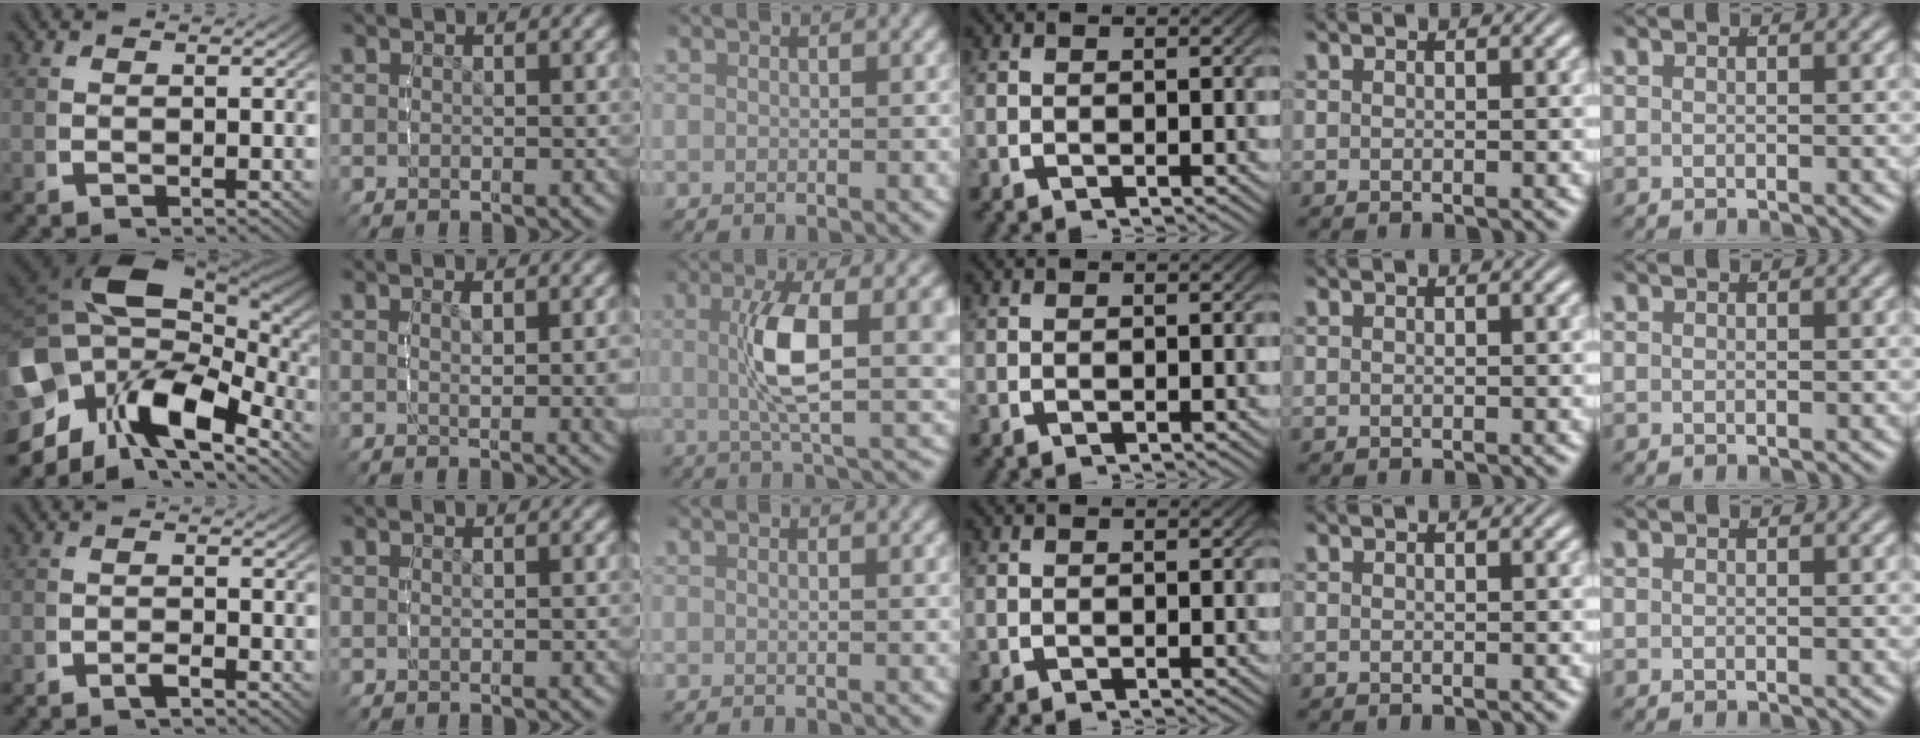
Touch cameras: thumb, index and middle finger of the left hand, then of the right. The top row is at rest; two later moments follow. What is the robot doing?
{"motion": "lift_and_place", "object": "stress ball aka squeeze ball"}